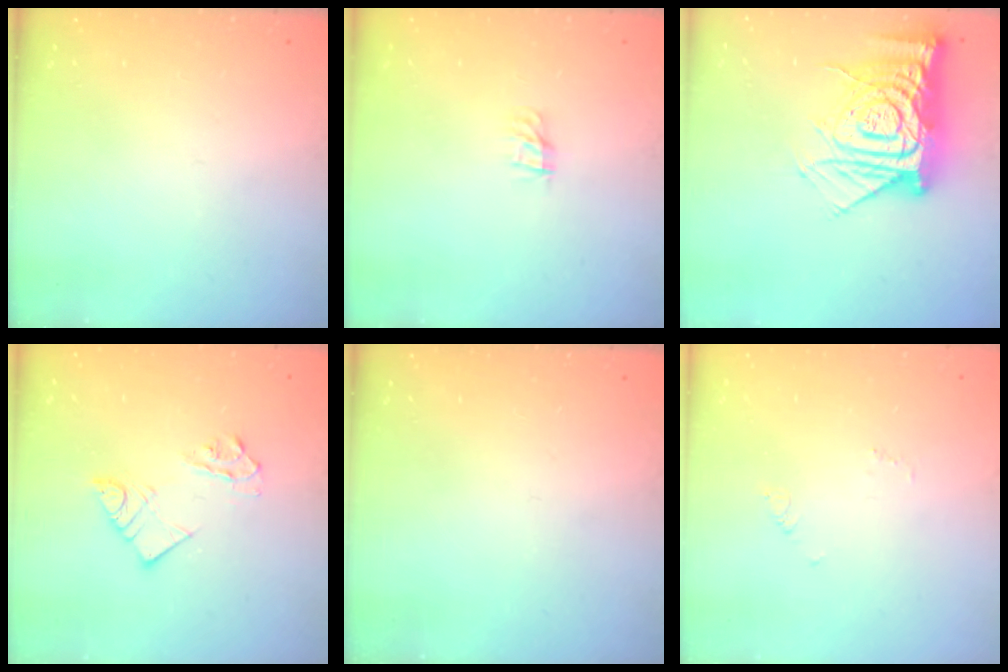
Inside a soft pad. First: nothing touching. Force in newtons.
{"total": 0.0}
{"total": 17.2, "press": 17.2, "slide": 1.7}
{"total": 7.1, "press": 7.1, "slide": 0.2}
{"total": 0.0}
{"total": 2.7, "press": 2.7, "slide": 0.2}